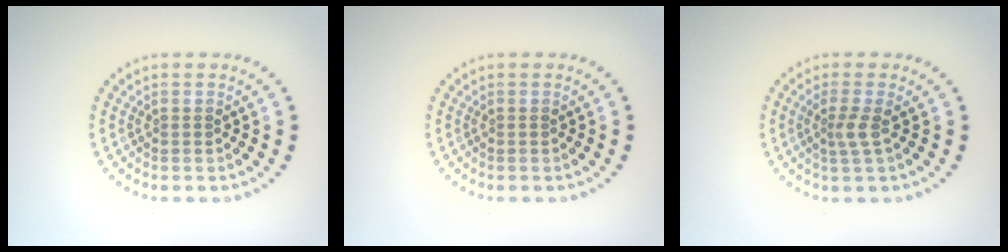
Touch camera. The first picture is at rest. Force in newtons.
{"total": 0.0}
{"total": 1.8, "press": 1.3, "slide": 1.3}